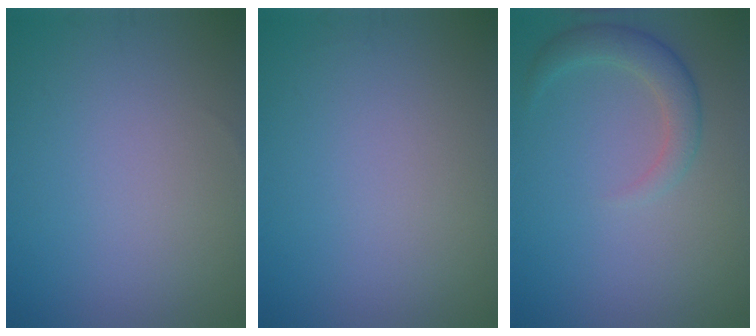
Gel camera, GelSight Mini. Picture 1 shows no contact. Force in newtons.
{"total": 0.0}
{"total": 2.7, "press": 2.7, "slide": 0.1}